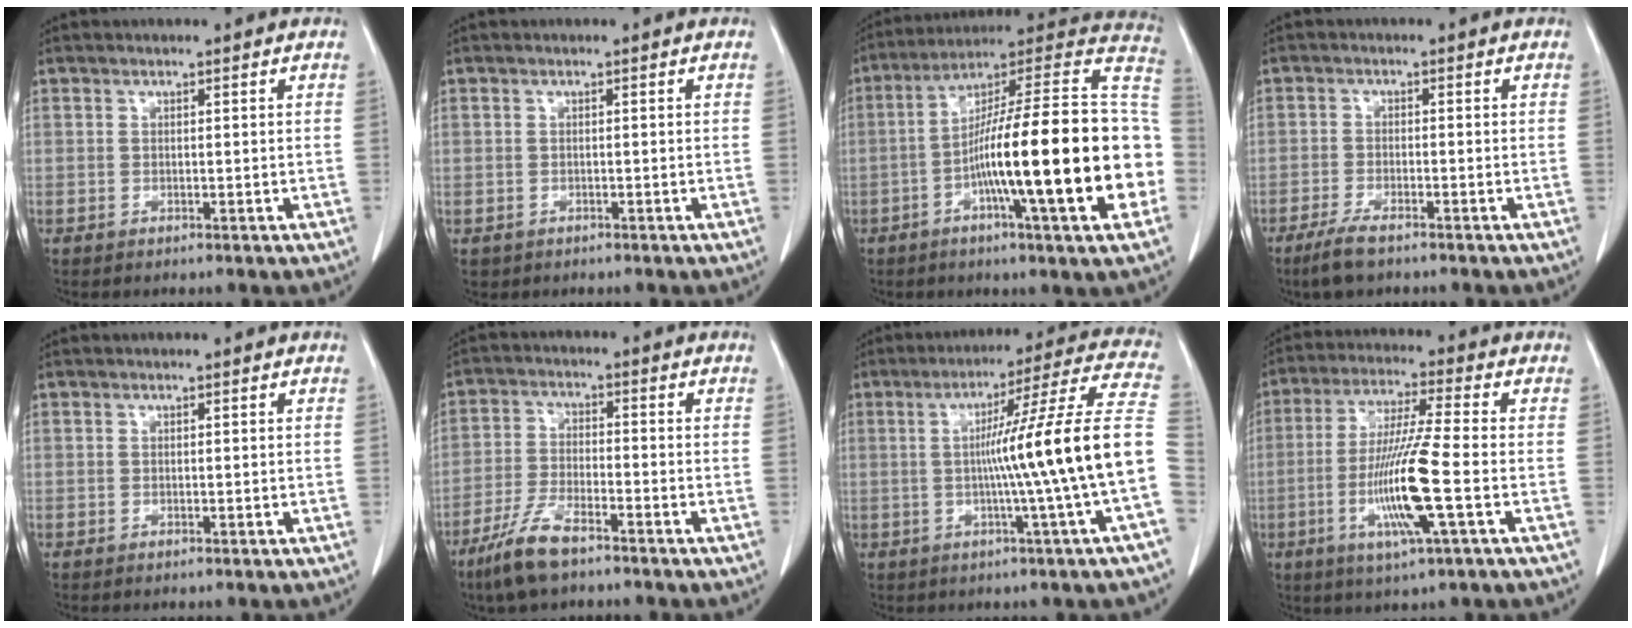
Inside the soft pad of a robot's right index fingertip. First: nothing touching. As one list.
[{"total": 1.0, "force": [-0.5, 0.9, 0.0], "torque": [-0.010, 0.004, -0.003]}, {"total": 26.4, "force": [-5.5, 1.4, 25.8], "torque": [-0.319, 0.010, -0.098]}, {"total": 4.4, "force": [-3.3, 0.8, 2.8], "torque": [-0.062, -0.008, -0.061]}, {"total": 0.0}, {"total": 7.9, "force": [-5.7, 1.7, 5.1], "torque": [-0.114, -0.014, -0.110]}, {"total": 17.3, "force": [-2.0, -2.8, 17.0], "torque": [-0.230, 0.010, -0.038]}, {"total": 12.3, "force": [-3.1, -0.5, 11.9], "torque": [-0.237, -0.015, -0.064]}]